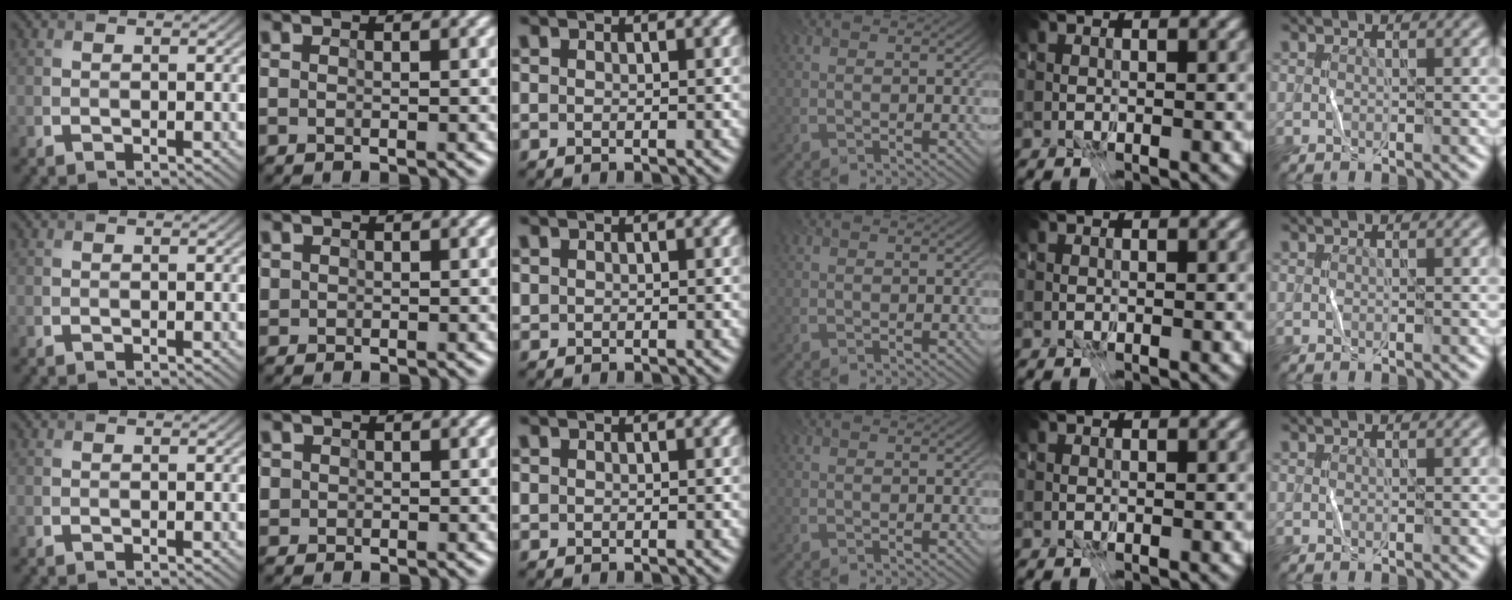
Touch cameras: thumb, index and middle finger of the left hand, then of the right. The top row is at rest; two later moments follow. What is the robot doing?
{"motion": "fold", "object": "receipt paper"}